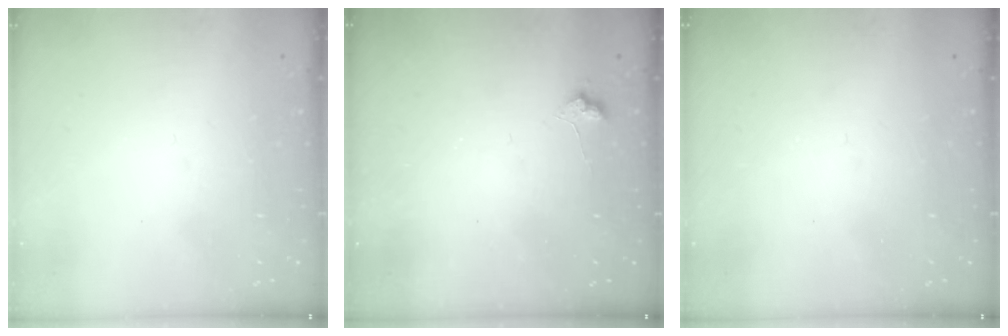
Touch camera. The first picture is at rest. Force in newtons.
{"total": 7.0, "press": 6.9, "slide": 0.8}
{"total": 1.5, "press": 1.3, "slide": 0.9}